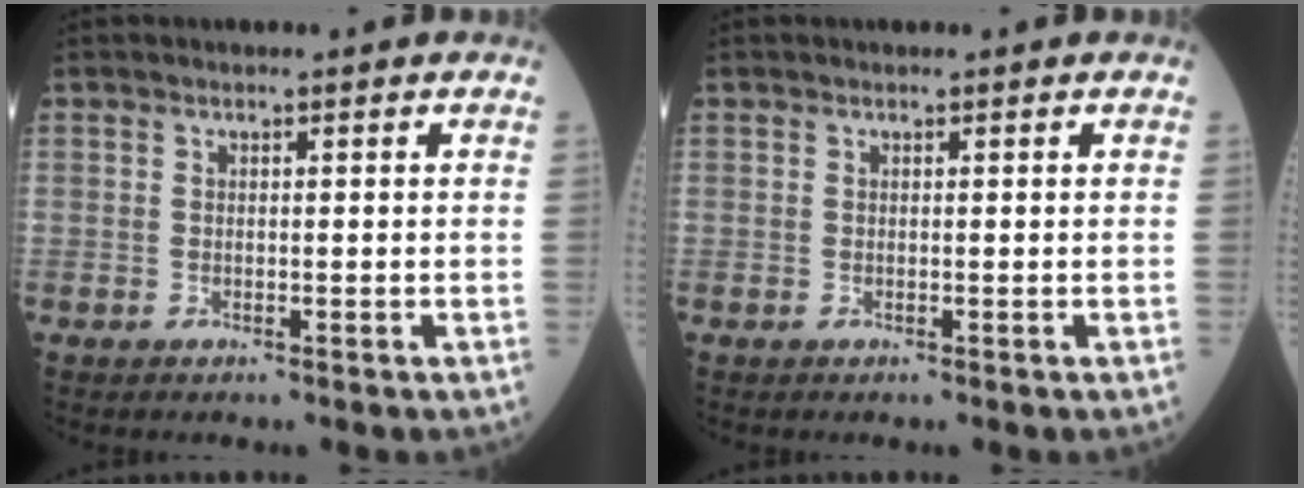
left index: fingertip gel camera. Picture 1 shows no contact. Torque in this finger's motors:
{"motor_torque": [0.00, 0.00, -0.01, 0.00]}